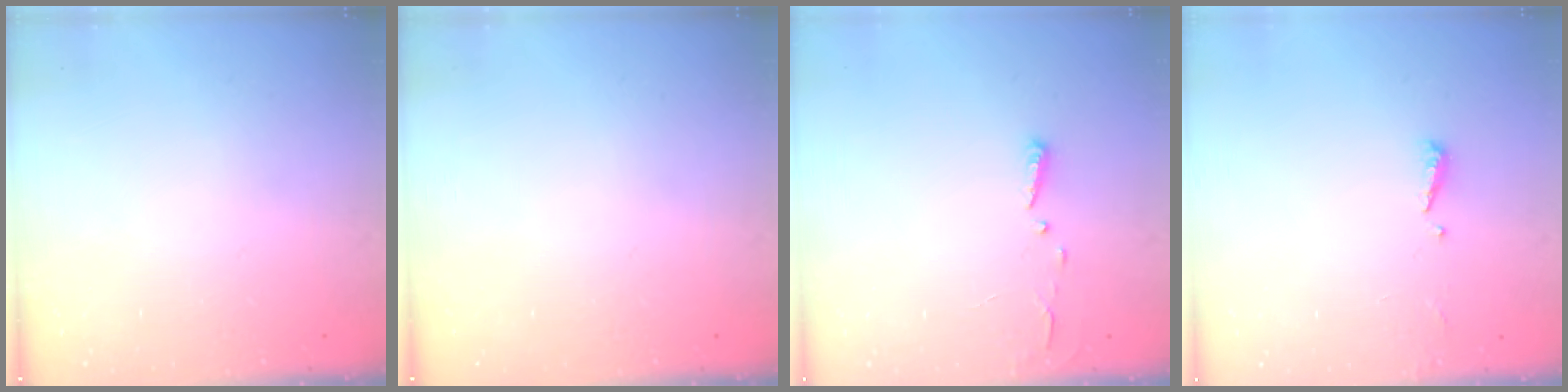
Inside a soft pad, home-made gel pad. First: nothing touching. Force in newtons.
{"total": 0.0}
{"total": 3.0, "press": 2.9, "slide": 0.3}
{"total": 4.9, "press": 4.8, "slide": 0.4}